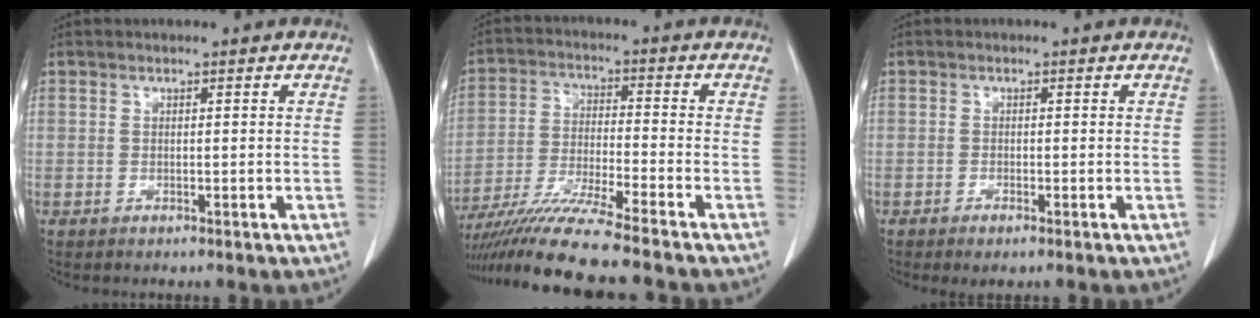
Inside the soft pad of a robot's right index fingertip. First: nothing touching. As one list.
[{"total": 13.2, "force": [-11.3, -1.5, 6.7], "torque": [-0.114, -0.028, -0.197]}, {"total": 1.7, "force": [-1.0, 0.5, 1.3], "torque": [-0.019, -0.001, -0.013]}]